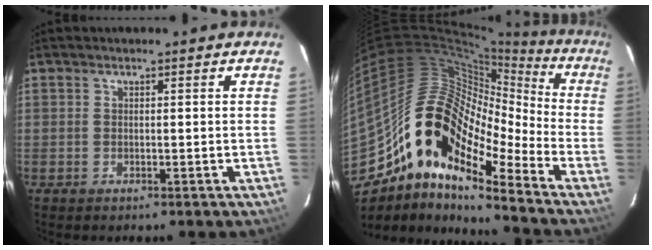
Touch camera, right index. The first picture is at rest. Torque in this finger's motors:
{"motor_torque": [0.97, -0.79, 1.05, 0.21]}